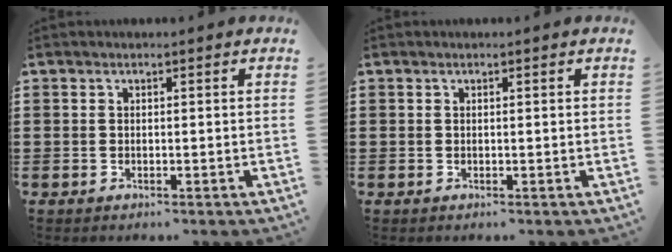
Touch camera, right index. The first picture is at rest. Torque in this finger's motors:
{"motor_torque": [0.12, -0.02, 0.03, 0.01]}